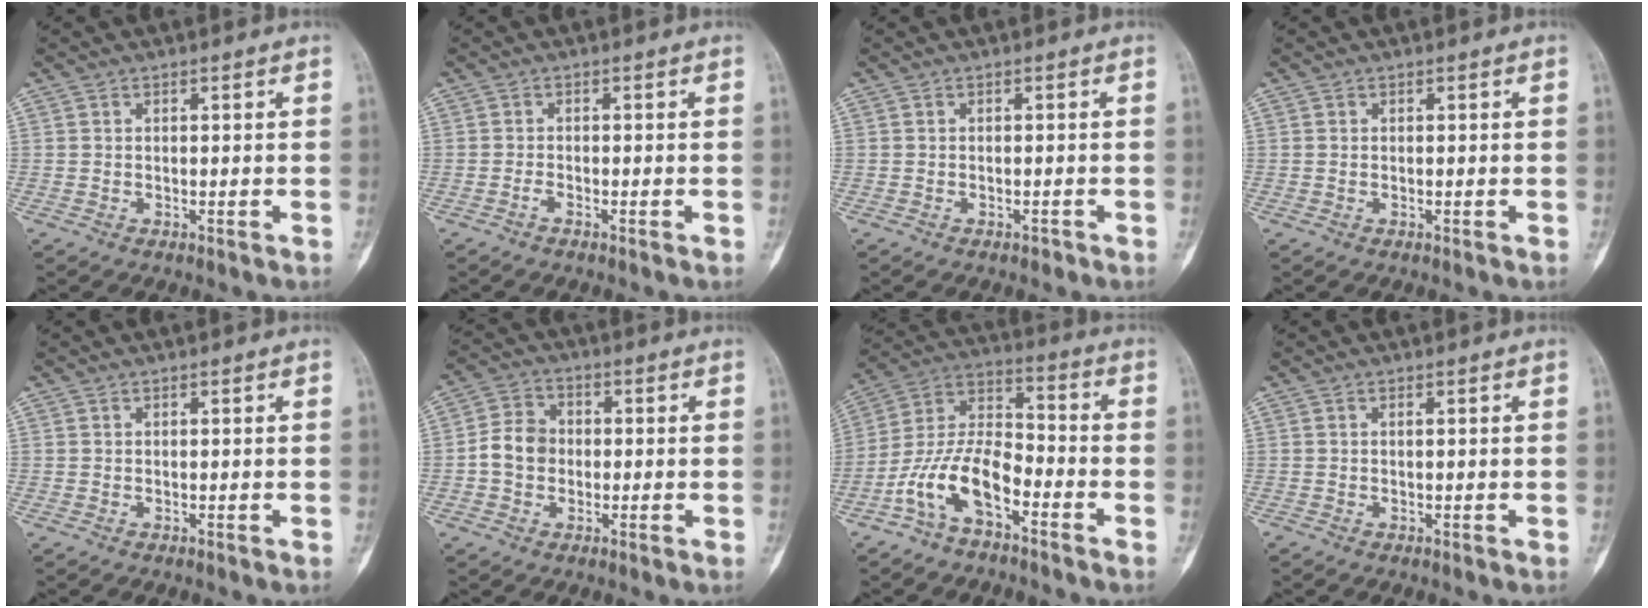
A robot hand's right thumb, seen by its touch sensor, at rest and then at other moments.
{"total": 1.0, "force": [-0.8, 0.3, 0.5], "torque": [-0.009, 0.003, -0.019]}
{"total": 0.8, "force": [-0.6, 0.5, 0.3], "torque": [-0.006, 0.003, -0.009]}
{"total": 0.0}
{"total": 0.0}
{"total": 6.6, "force": [-0.7, 5.5, 3.5], "torque": [-0.049, 0.020, -0.023]}
{"total": 12.7, "force": [-6.4, 5.9, 9.2], "torque": [-0.177, 0.067, -0.128]}
{"total": 0.0}